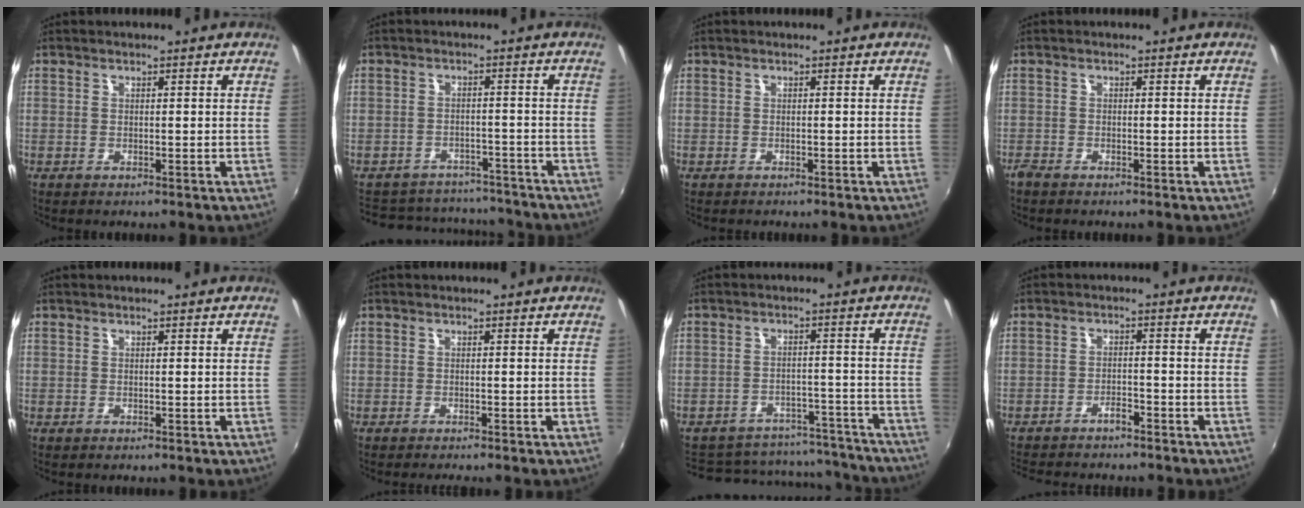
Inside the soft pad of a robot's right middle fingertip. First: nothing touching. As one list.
[{"total": 13.3, "force": [-11.2, 6.3, 3.5], "torque": [-0.089, 0.040, -0.141]}, {"total": 0.0}, {"total": 1.2, "force": [-1.1, 0.1, 0.5], "torque": [-0.011, -0.006, -0.024]}, {"total": 0.0}, {"total": 1.1, "force": [-1.1, -0.1, 0.4], "torque": [-0.006, -0.009, -0.018]}, {"total": 18.2, "force": [-15.6, 7.9, 5.2], "torque": [-0.113, 0.048, -0.175]}, {"total": 6.5, "force": [-5.9, 1.4, 2.4], "torque": [-0.063, -0.002, -0.091]}]